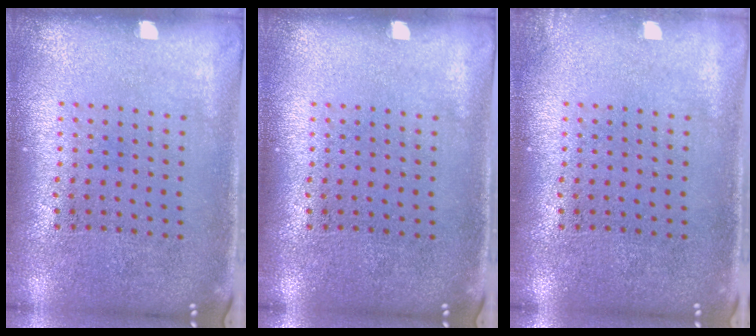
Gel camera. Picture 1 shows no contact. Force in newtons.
{"total": 0.0}
{"total": 0.7, "press": 0.7, "slide": 0.1}